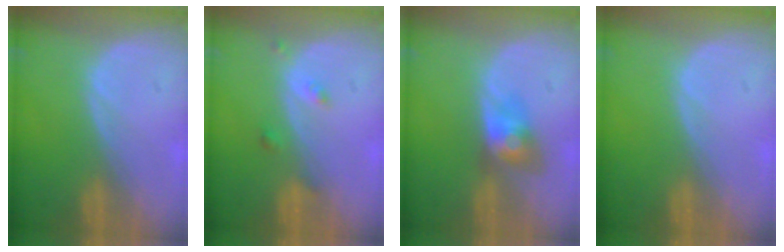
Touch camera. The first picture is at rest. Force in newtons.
{"total": 1.8, "press": 1.8, "slide": 0.1}
{"total": 4.0, "press": 4.0, "slide": 0.2}
{"total": 0.0}